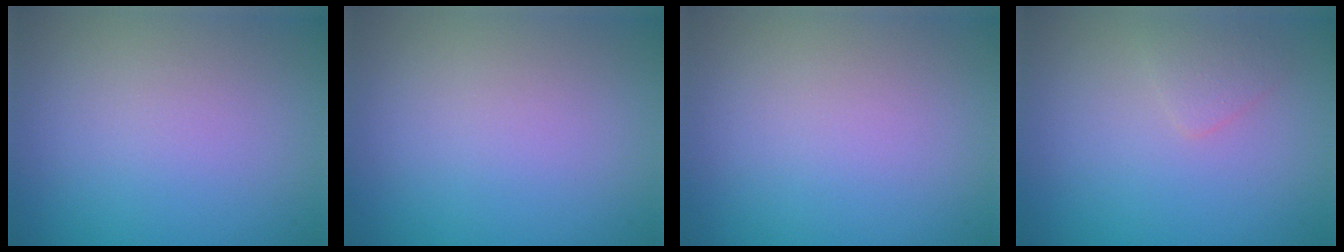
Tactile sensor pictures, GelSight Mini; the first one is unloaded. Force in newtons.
{"total": 0.0}
{"total": 0.0}
{"total": 1.2, "press": 1.2, "slide": 0.0}